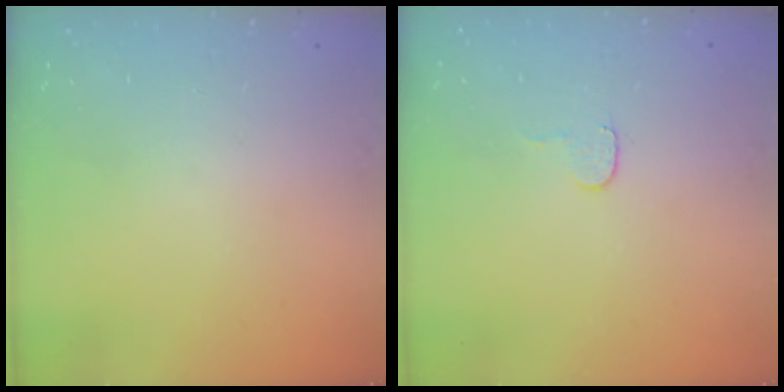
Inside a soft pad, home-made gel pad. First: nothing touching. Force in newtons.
{"total": 4.0, "press": 4.0, "slide": 0.4}